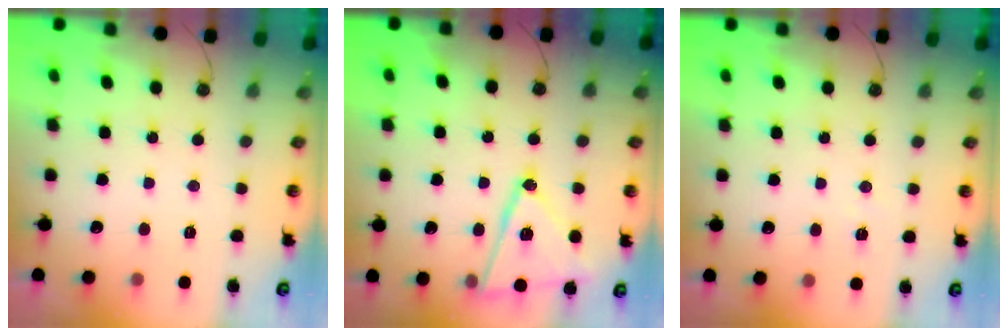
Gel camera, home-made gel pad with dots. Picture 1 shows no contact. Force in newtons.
{"total": 16.6, "press": 16.6, "slide": 0.7}
{"total": 5.3, "press": 3.2, "slide": 4.3}